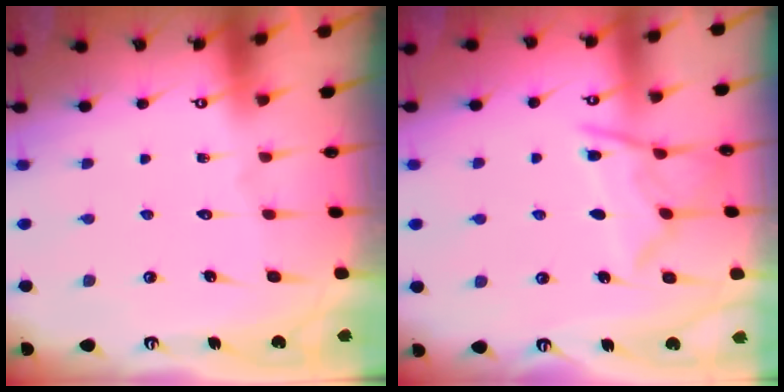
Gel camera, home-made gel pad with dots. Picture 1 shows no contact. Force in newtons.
{"total": 9.4, "press": 9.4, "slide": 0.8}